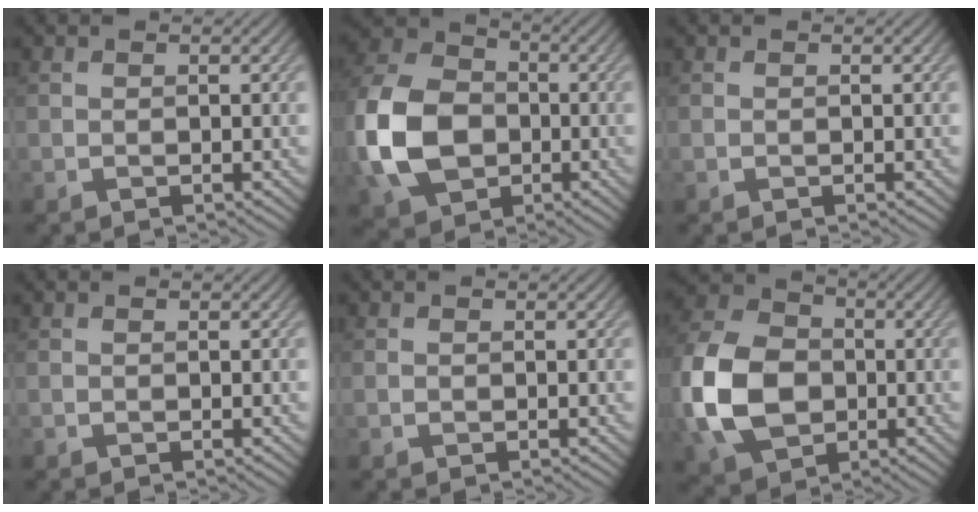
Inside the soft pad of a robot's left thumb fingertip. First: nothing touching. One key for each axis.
{"total": 14.6, "fx": -2.8, "fy": 10.8, "fz": 9.3, "tx": -0.251, "ty": -0.013, "tz": -0.065}
{"total": 0.0}
{"total": 0.0}
{"total": 0.5, "fx": -0.1, "fy": 0.4, "fz": 0.3, "tx": -0.007, "ty": -0.002, "tz": -0.003}
{"total": 14.5, "fx": -2.5, "fy": 10.8, "fz": 9.4, "tx": -0.254, "ty": -0.015, "tz": -0.055}